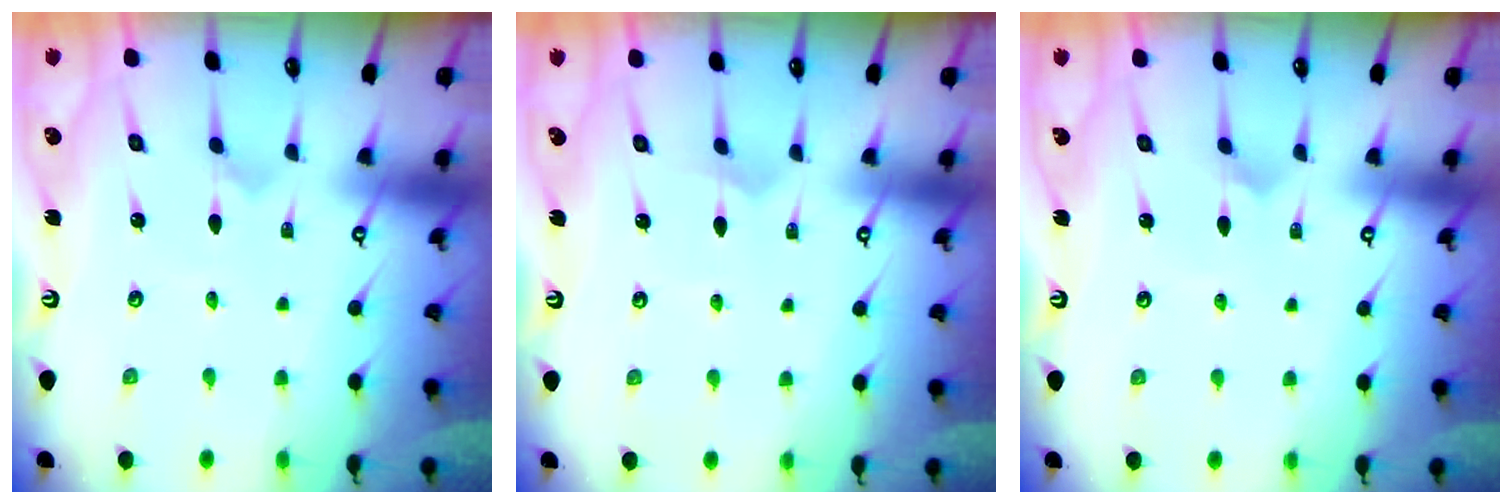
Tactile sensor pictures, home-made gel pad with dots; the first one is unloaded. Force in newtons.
{"total": 2.6, "press": 2.6, "slide": 0.2}
{"total": 2.0, "press": 2.0, "slide": 0.1}